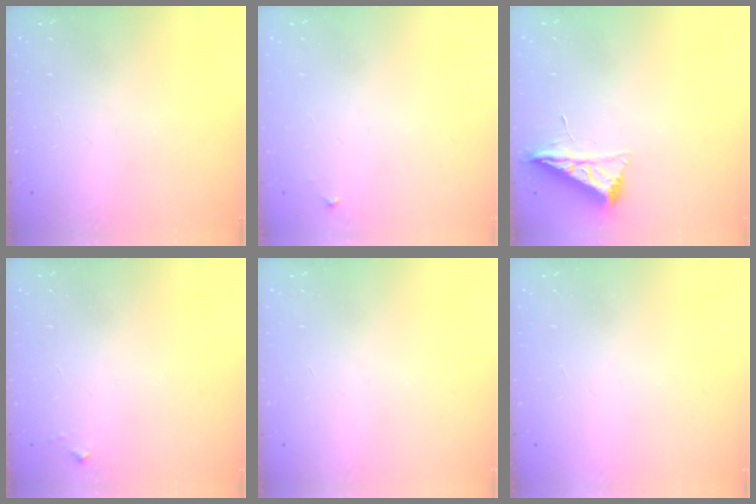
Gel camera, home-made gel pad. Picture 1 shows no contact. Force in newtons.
{"total": 4.2, "press": 4.1, "slide": 0.7}
{"total": 6.8, "press": 6.8, "slide": 0.9}
{"total": 2.8, "press": 2.8, "slide": 0.2}
{"total": 0.0}
{"total": 1.5, "press": 1.5, "slide": 0.1}